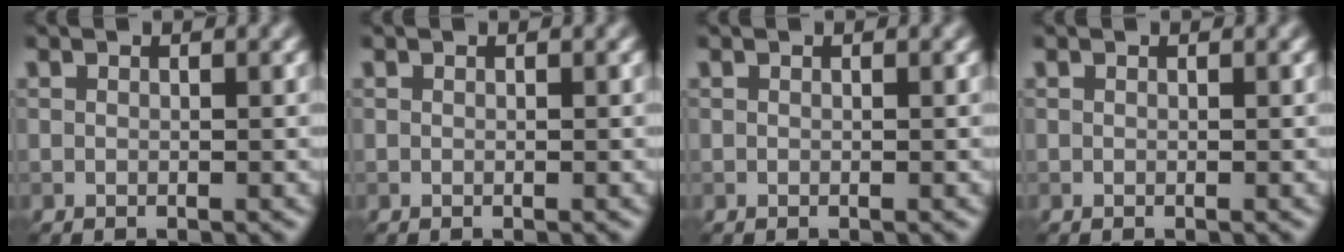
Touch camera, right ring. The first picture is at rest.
{"total": 0.0}
{"total": 0.0}
{"total": 0.0}